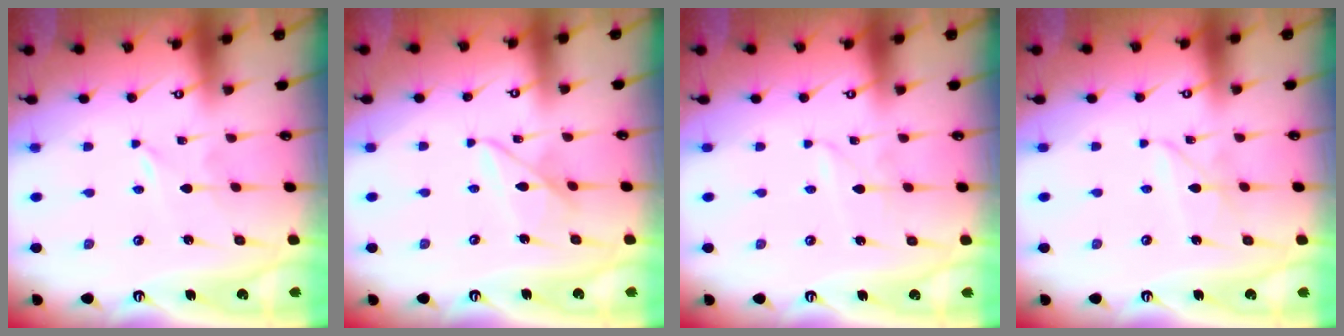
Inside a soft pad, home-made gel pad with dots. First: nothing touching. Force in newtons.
{"total": 7.9, "press": 7.9, "slide": 0.4}
{"total": 1.7, "press": 1.7, "slide": 0.2}
{"total": 3.9, "press": 3.9, "slide": 0.3}